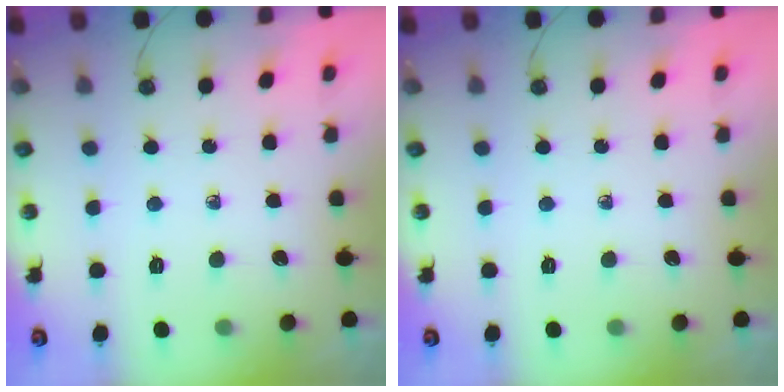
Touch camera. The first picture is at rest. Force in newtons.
{"total": 0.0}